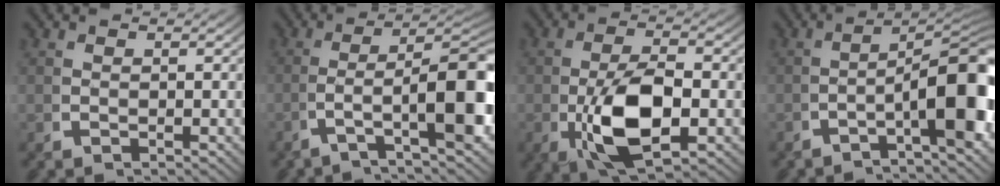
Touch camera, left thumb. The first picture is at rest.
{"total": 10.8, "force": [-2.3, 4.2, 9.6], "torque": [-0.162, -0.019, -0.029]}
{"total": 10.1, "force": [-1.8, 5.4, 8.3], "torque": [-0.189, -0.039, -0.009]}
{"total": 11.0, "force": [-1.8, 4.7, 9.8], "torque": [-0.137, -0.029, -0.024]}